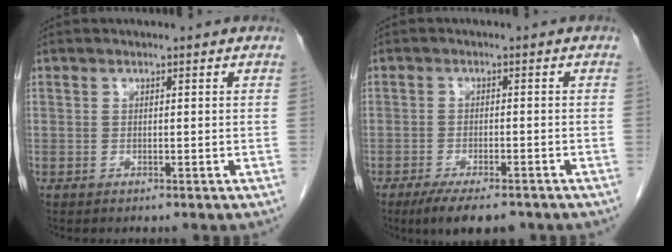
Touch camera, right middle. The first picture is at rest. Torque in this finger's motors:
{"motor_torque": [0.65, -0.52, 0.11, 0.03]}